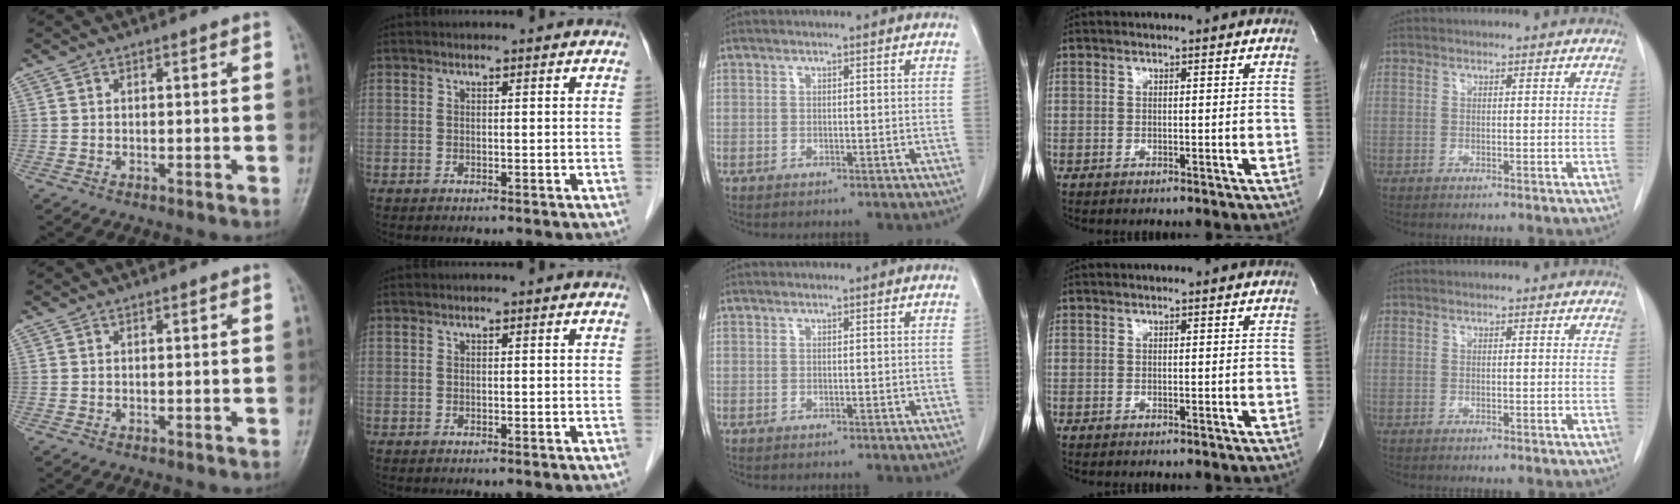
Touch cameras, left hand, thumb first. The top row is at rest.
{}